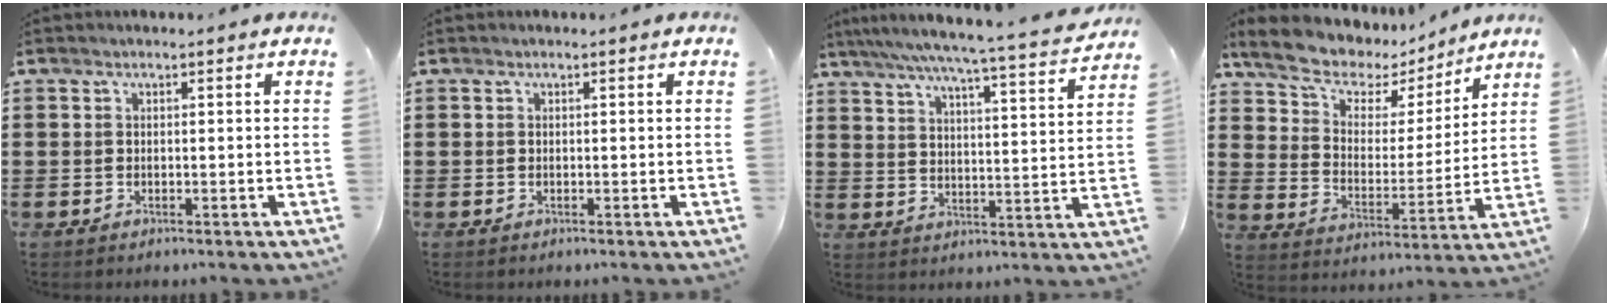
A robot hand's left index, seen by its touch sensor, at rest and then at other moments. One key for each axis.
{"total": 0.0}
{"total": 5.9, "fx": 5.1, "fy": -0.9, "fz": 2.8, "tx": -0.076, "ty": -0.043, "tz": 0.079}
{"total": 7.9, "fx": 6.5, "fy": 3.8, "fz": 2.5, "tx": -0.084, "ty": -0.033, "tz": 0.115}